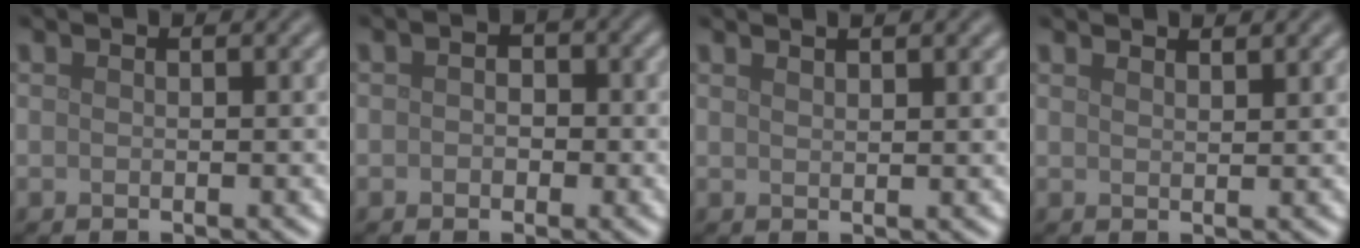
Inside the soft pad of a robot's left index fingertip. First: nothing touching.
{"total": 1.6, "force": [0.0, 1.3, 1.0], "torque": [-0.011, 0.000, -0.007]}
{"total": 2.0, "force": [1.5, 0.5, 1.2], "torque": [-0.007, 0.009, 0.015]}
{"total": 1.9, "force": [1.8, 0.4, 0.7], "torque": [-0.003, 0.004, 0.018]}